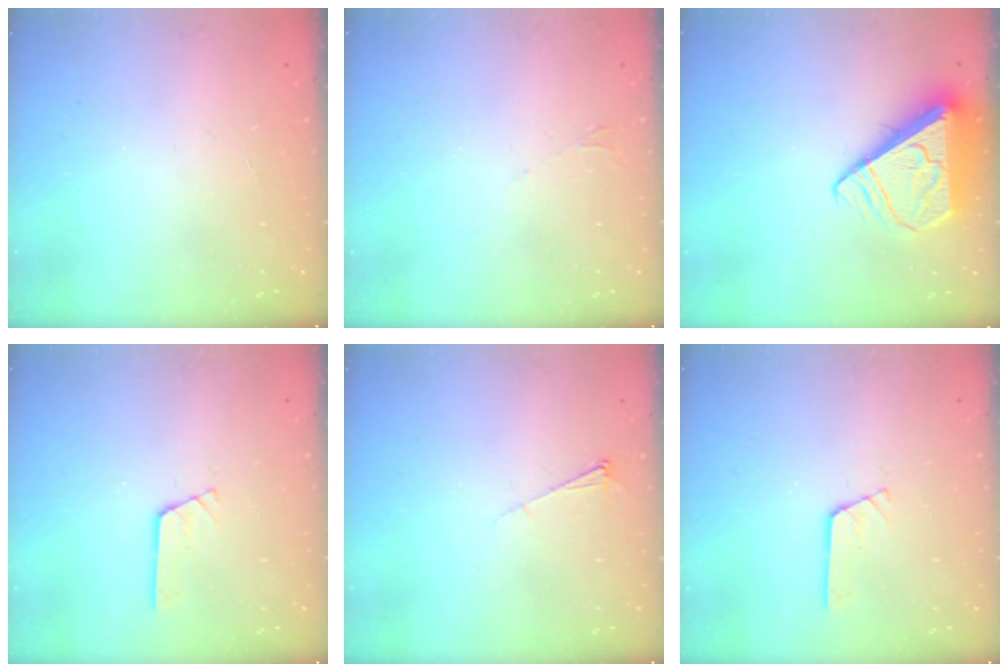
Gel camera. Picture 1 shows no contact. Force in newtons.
{"total": 2.2, "press": 2.2, "slide": 0.4}
{"total": 7.8, "press": 7.8, "slide": 0.9}
{"total": 3.1, "press": 3.1, "slide": 0.1}
{"total": 4.3, "press": 4.2, "slide": 0.6}
{"total": 3.1, "press": 3.1, "slide": 0.1}